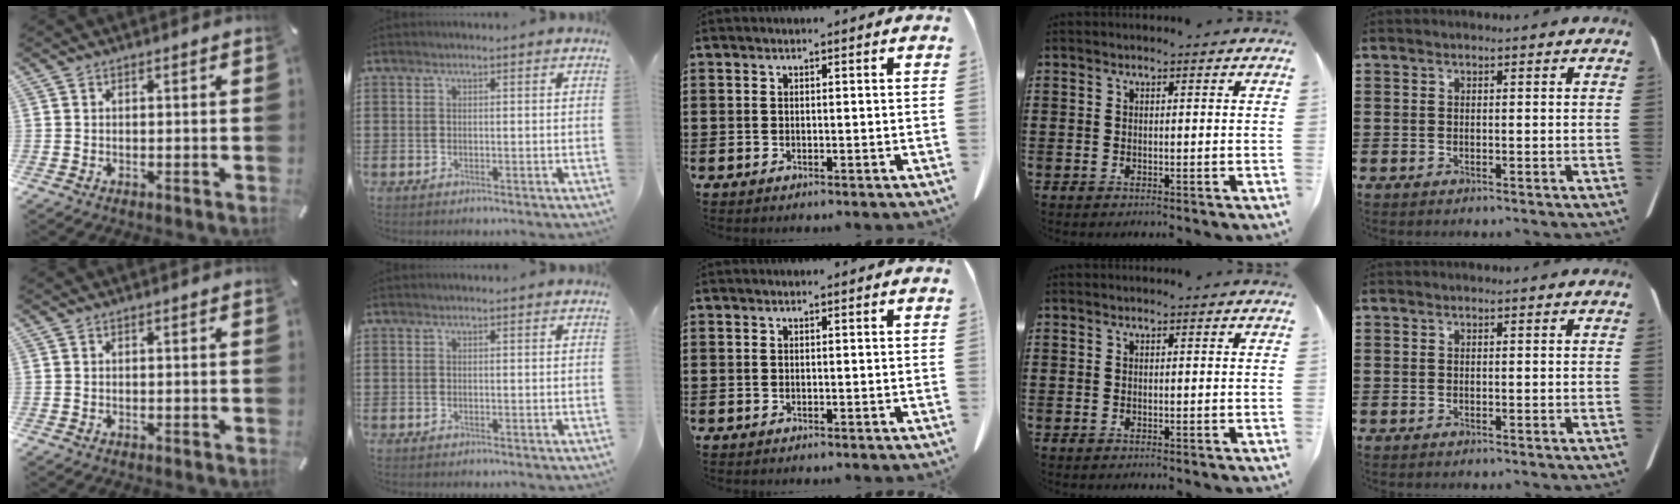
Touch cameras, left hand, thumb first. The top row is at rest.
{}